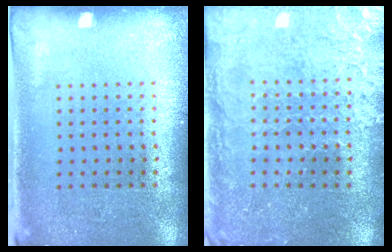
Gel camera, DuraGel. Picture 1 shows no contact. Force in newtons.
{"total": 3.3, "press": 3.2, "slide": 0.9}